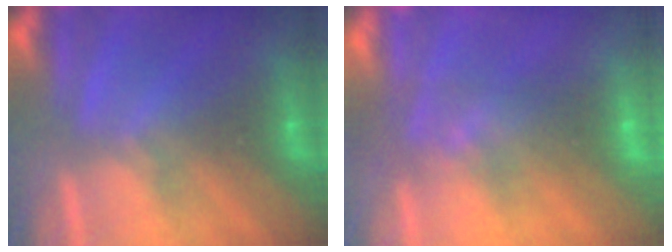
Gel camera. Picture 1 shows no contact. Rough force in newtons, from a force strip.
{"total": 7.8}